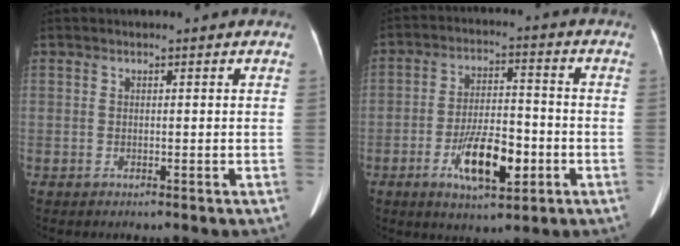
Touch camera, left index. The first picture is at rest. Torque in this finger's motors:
{"motor_torque": [1.23, 0.91, 0.26, 0.05]}